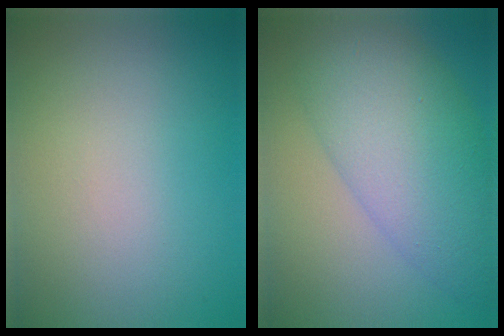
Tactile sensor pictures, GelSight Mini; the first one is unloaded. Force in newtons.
{"total": 8.7, "press": 8.7, "slide": 0.2}